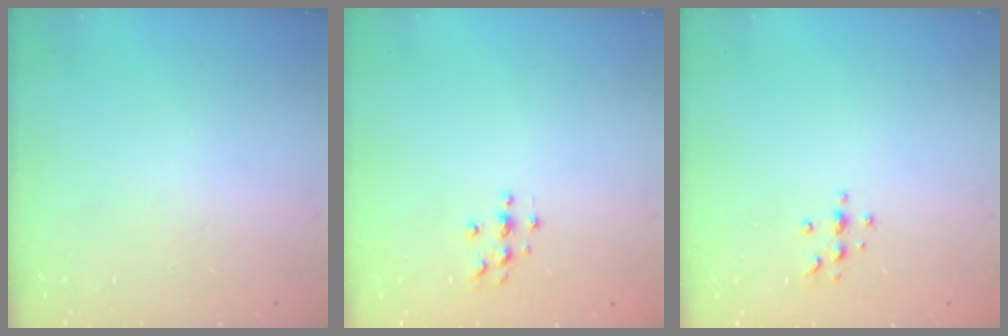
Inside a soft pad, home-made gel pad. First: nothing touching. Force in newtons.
{"total": 3.7, "press": 3.6, "slide": 0.5}
{"total": 4.7, "press": 4.7, "slide": 0.6}